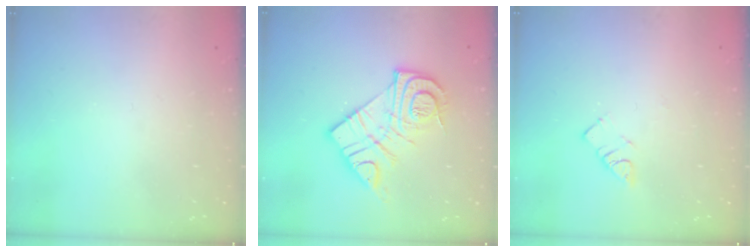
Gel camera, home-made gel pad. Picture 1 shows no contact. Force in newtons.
{"total": 15.4, "press": 15.4, "slide": 1.3}
{"total": 3.6, "press": 3.6, "slide": 0.4}